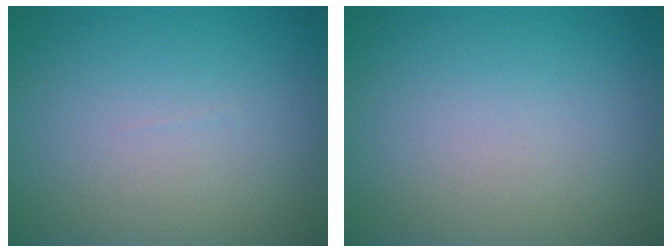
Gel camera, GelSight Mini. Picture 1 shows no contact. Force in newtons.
{"total": 0.0}